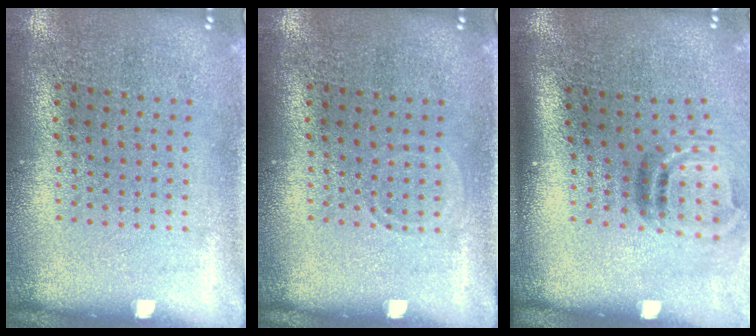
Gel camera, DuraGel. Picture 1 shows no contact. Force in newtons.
{"total": 0.6, "press": 0.5, "slide": 0.2}
{"total": 2.0, "press": 1.3, "slide": 1.6}